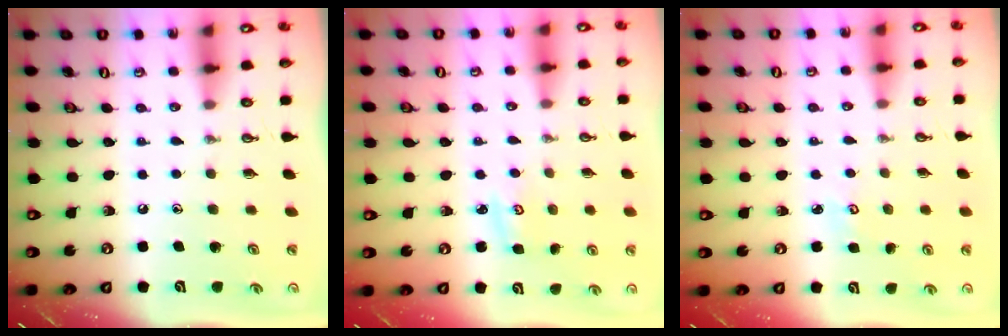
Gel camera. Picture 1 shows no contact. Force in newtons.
{"total": 2.9, "press": 2.9, "slide": 0.2}
{"total": 2.8, "press": 2.8, "slide": 0.3}